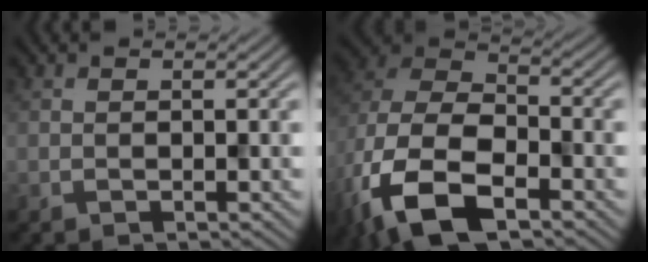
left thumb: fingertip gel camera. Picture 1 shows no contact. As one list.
[{"total": 15.4, "force": [-7.4, 8.4, 10.6], "torque": [-0.254, -0.032, -0.149]}]